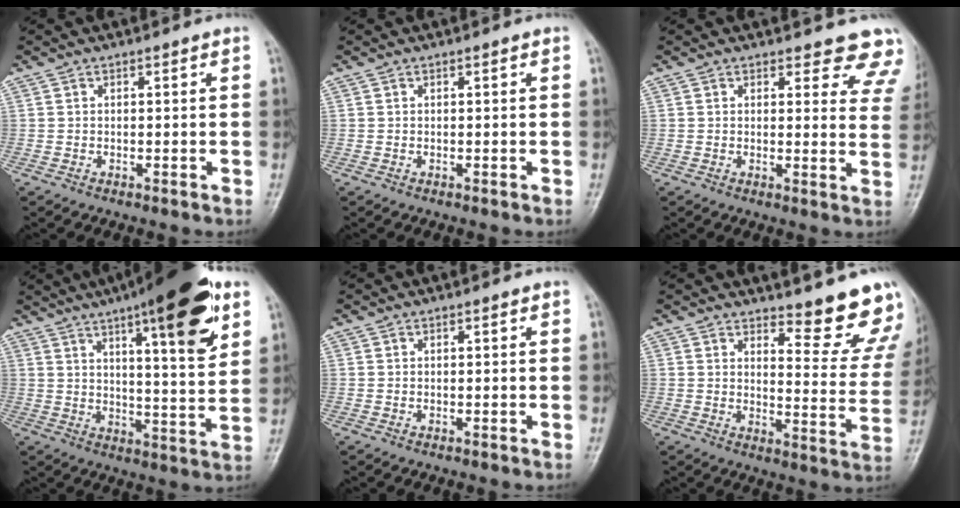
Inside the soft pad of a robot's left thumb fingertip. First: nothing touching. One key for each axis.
{"total": 0.0}
{"total": 10.1, "fx": 9.4, "fy": 3.4, "fz": 1.6, "tx": 0.038, "ty": -0.061, "tz": 0.070}
{"total": 19.8, "fx": 10.4, "fy": 4.5, "fz": 16.1, "tx": -0.210, "ty": -0.036, "tz": 0.148}
{"total": 0.0}
{"total": 13.7, "fx": 12.0, "fy": 3.2, "fz": 5.9, "tx": -0.034, "ty": -0.116, "tz": 0.139}